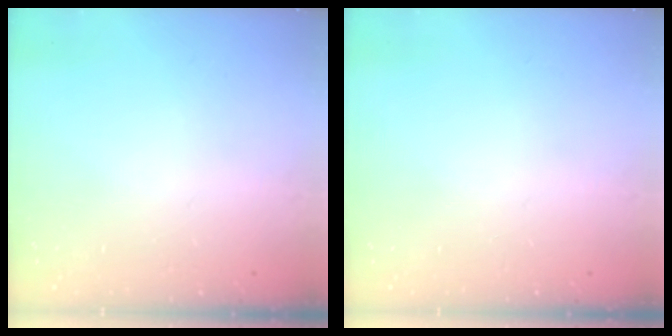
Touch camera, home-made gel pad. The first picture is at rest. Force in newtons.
{"total": 0.0}